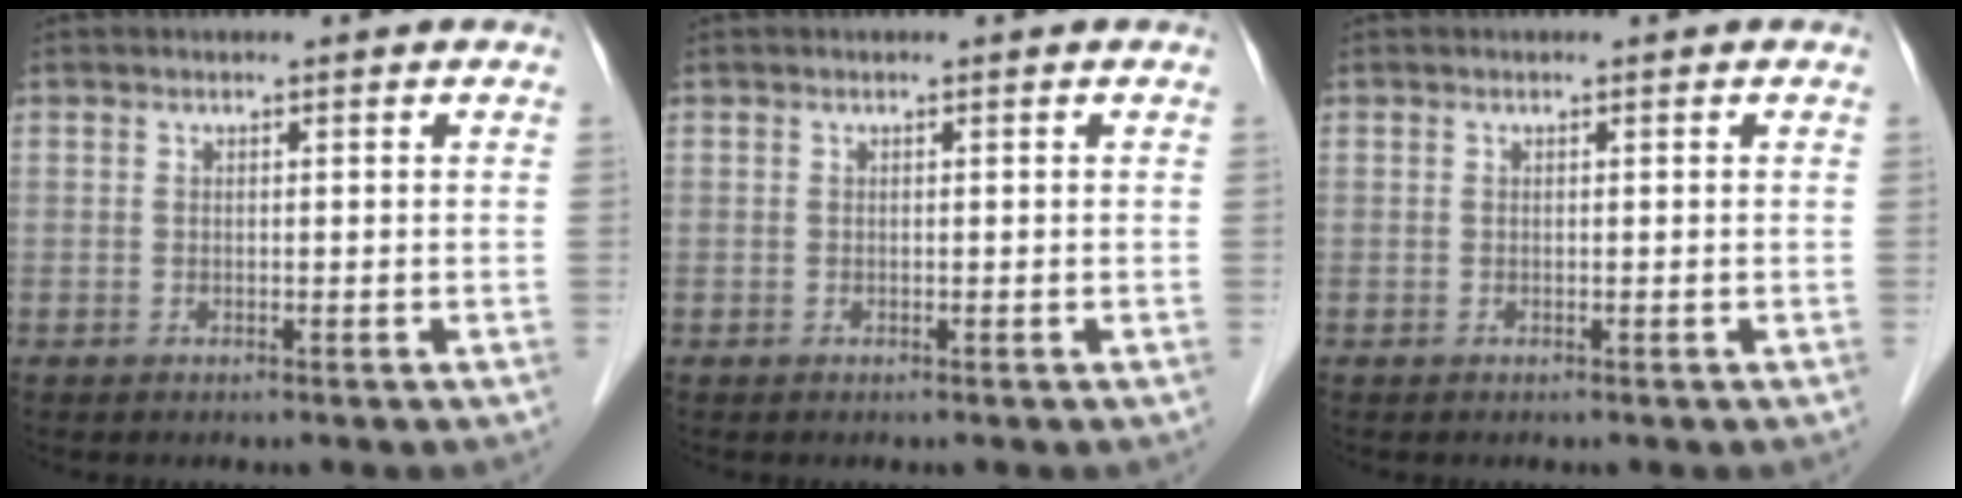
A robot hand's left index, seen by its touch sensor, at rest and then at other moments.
{"total": 0.0}
{"total": 0.0}